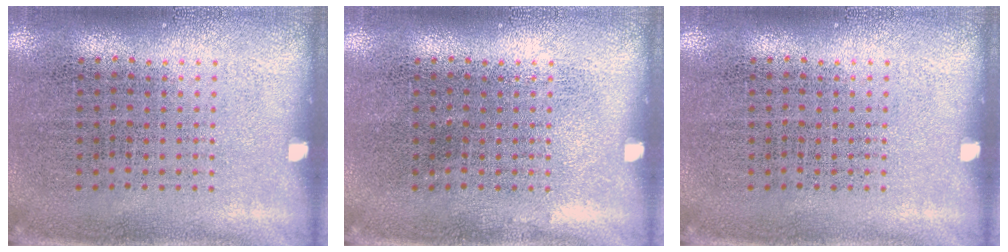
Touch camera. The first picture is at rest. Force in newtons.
{"total": 0.0}
{"total": 0.0}